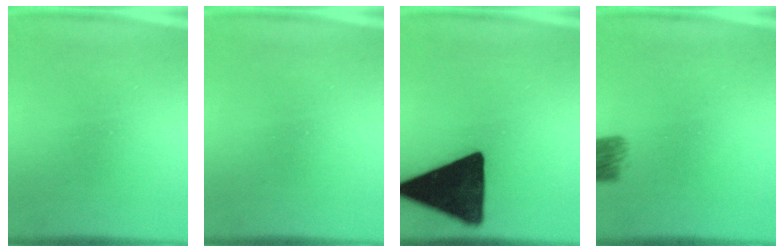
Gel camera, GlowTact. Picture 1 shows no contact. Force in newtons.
{"total": 0.0}
{"total": 18.1}
{"total": 3.9}